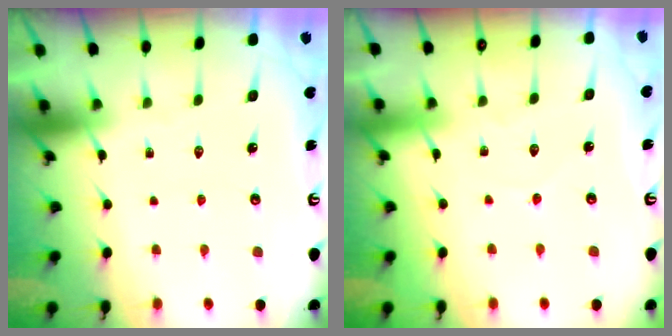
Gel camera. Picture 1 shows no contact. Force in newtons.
{"total": 3.7, "press": 3.7, "slide": 0.4}